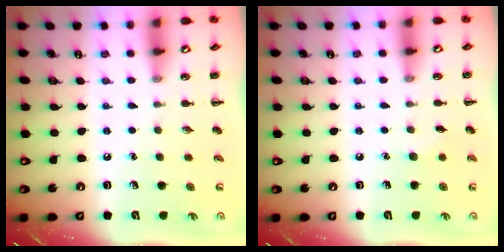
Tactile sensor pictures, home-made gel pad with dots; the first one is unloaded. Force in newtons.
{"total": 3.9, "press": 3.7, "slide": 1.1}